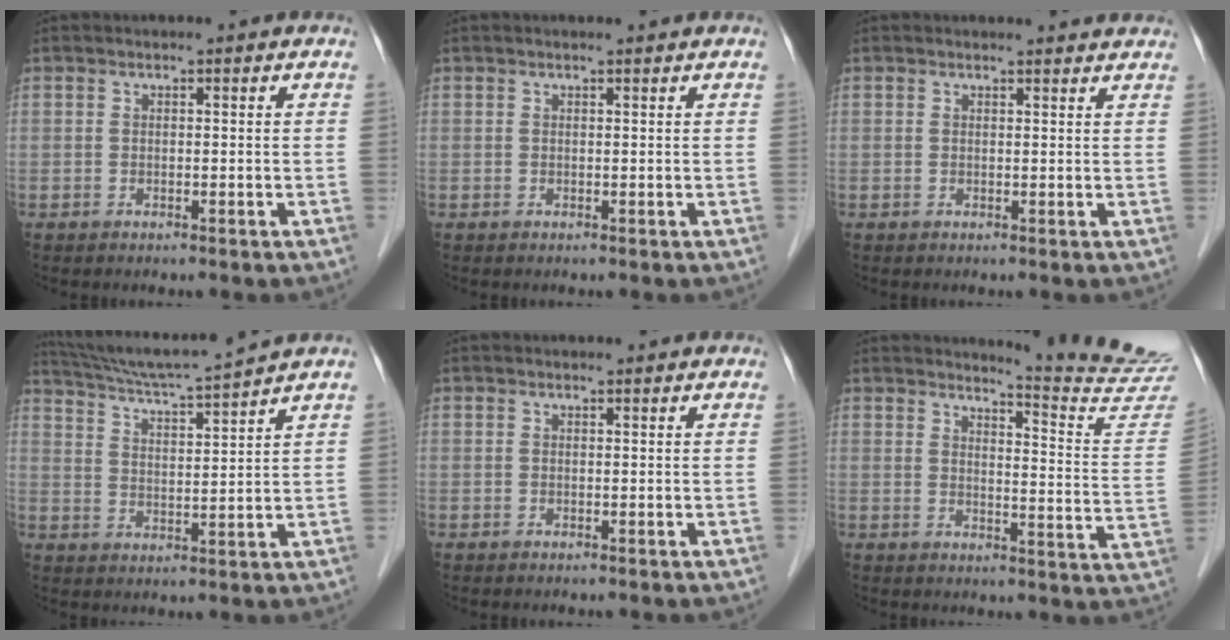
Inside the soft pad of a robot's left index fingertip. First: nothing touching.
{"total": 1.2, "force": [1.1, 0.0, 0.4], "torque": [-0.008, 0.009, 0.017]}
{"total": 4.3, "force": [4.2, 0.8, 0.5], "torque": [-0.007, 0.005, 0.037]}
{"total": 11.1, "force": [10.2, -2.0, 3.8], "torque": [-0.074, 0.002, 0.174]}
{"total": 1.2, "force": [1.2, 0.3, 0.2], "torque": [-0.013, 0.013, 0.012]}
{"total": 12.6, "force": [12.4, -2.2, 0.8], "torque": [-0.019, -0.116, 0.139]}